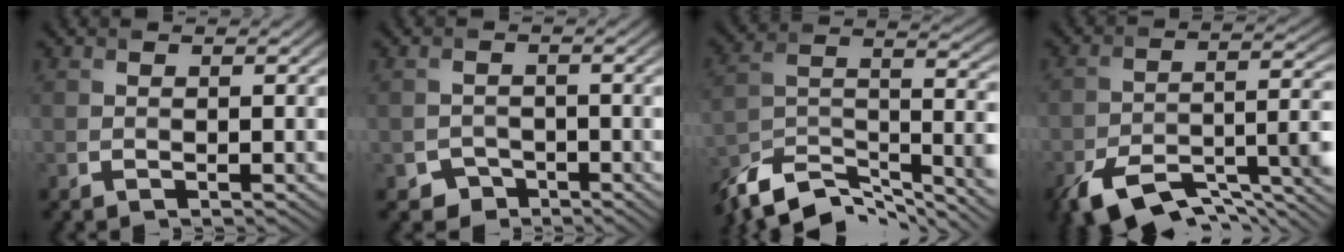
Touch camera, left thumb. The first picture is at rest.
{"total": 2.3, "force": [-1.7, 1.5, 0.4], "torque": [-0.001, -0.002, -0.034]}
{"total": 12.2, "force": [-8.6, 4.6, 7.4], "torque": [-0.154, -0.010, -0.155]}
{"total": 12.9, "force": [-8.9, 4.4, 8.2], "torque": [-0.150, -0.013, -0.153]}